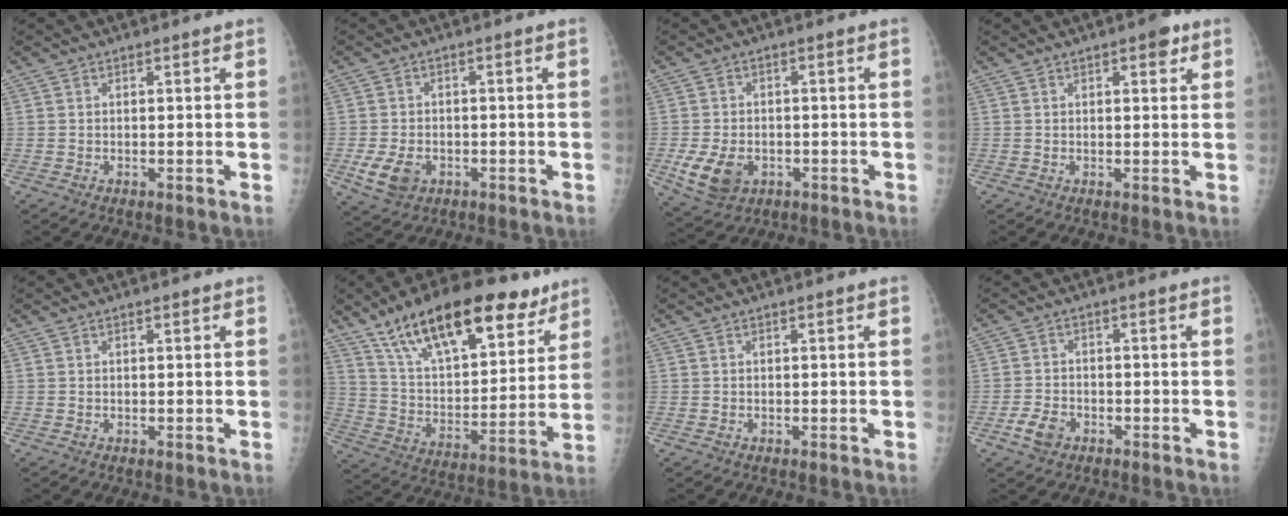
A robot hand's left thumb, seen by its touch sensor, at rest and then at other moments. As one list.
[{"total": 5.8, "force": [-2.3, 4.1, 3.4], "torque": [-0.063, 0.004, -0.035]}, {"total": 7.8, "force": [-2.7, 5.5, 4.8], "torque": [-0.085, 0.004, -0.037]}, {"total": 2.9, "force": [1.6, 1.3, 2.0], "torque": [-0.013, -0.003, 0.016]}, {"total": 0.0}, {"total": 26.1, "force": [16.5, 10.9, 17.0], "torque": [-0.241, -0.037, 0.276]}, {"total": 0.0}, {"total": 4.0, "force": [-2.4, 2.6, 1.9], "torque": [-0.035, 0.013, -0.042]}]